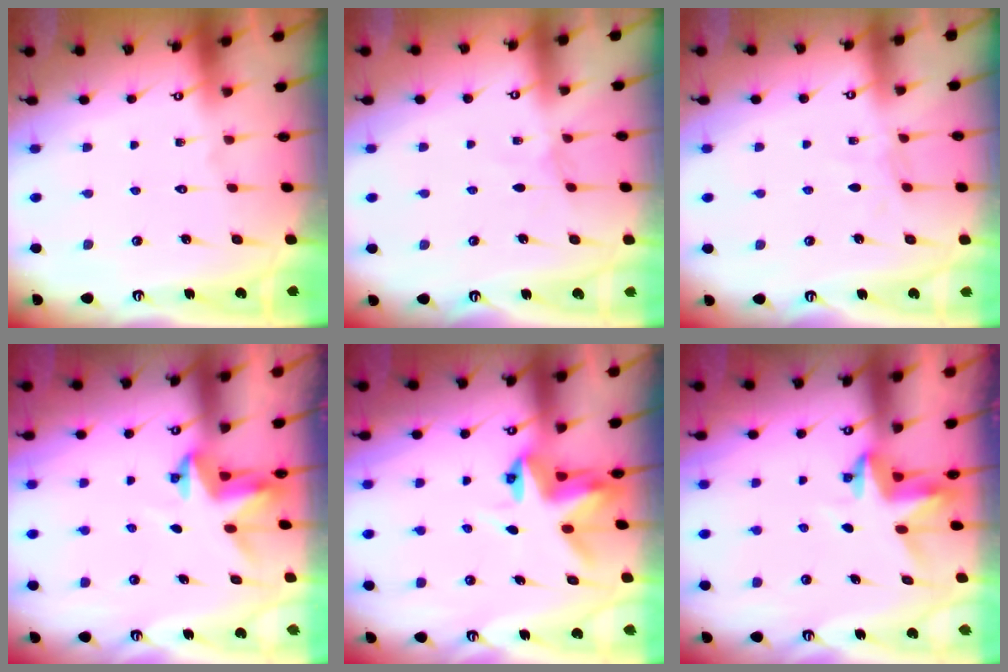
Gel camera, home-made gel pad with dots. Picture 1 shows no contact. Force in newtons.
{"total": 2.1, "press": 2.1, "slide": 0.3}
{"total": 3.6, "press": 3.6, "slide": 0.4}
{"total": 3.3, "press": 3.3, "slide": 0.2}
{"total": 4.6, "press": 4.6, "slide": 0.2}
{"total": 3.8, "press": 3.8, "slide": 0.4}